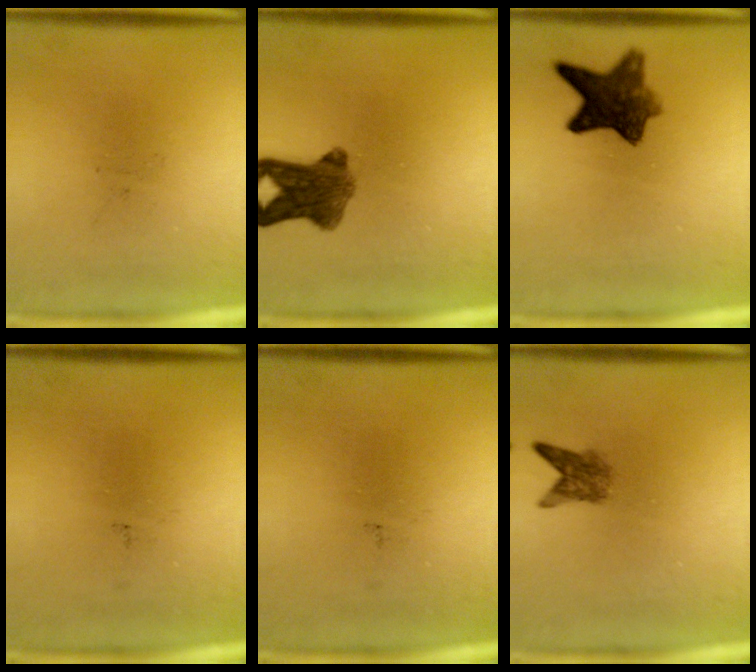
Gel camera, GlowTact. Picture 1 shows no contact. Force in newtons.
{"total": 7.3}
{"total": 8.4}
{"total": 0.0}
{"total": 0.0}
{"total": 2.9}